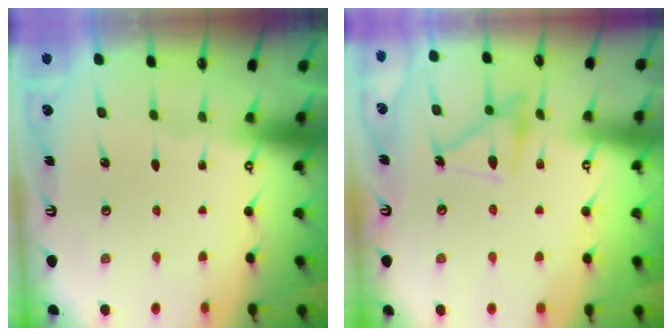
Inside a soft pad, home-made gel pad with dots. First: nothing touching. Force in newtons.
{"total": 14.1, "press": 14.1, "slide": 0.9}